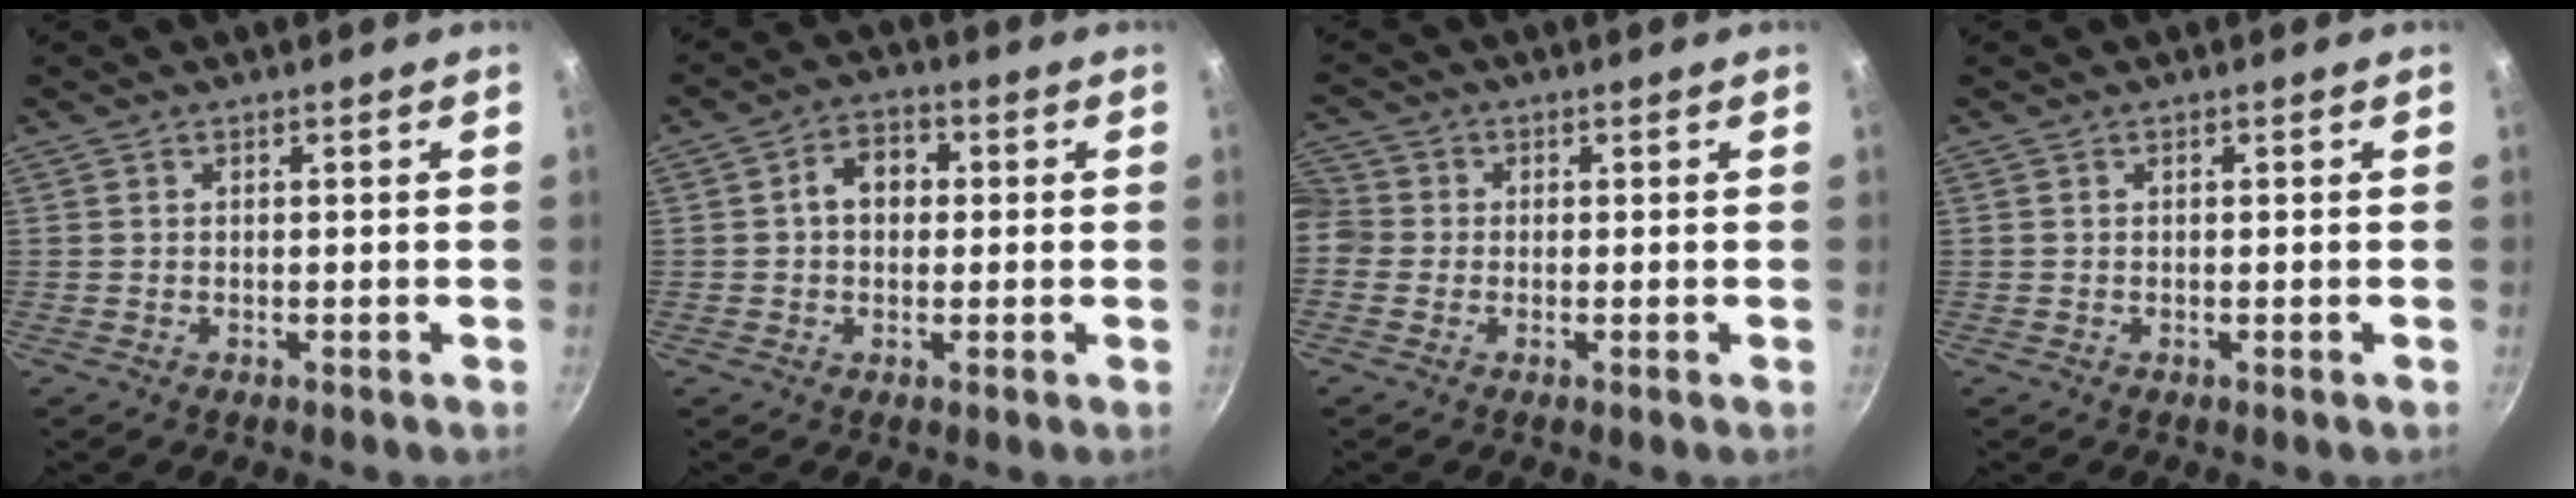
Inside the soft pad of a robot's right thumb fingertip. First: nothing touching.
{"total": 6.1, "force": [0.6, 4.7, 3.9], "torque": [-0.033, 0.014, 0.001]}
{"total": 6.3, "force": [-0.7, 5.9, 2.4], "torque": [-0.049, 0.017, -0.032]}
{"total": 0.0}